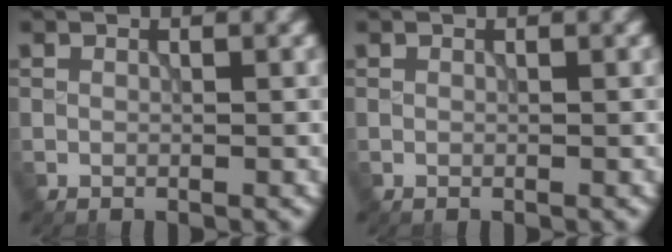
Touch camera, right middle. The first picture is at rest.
{"total": 0.0}